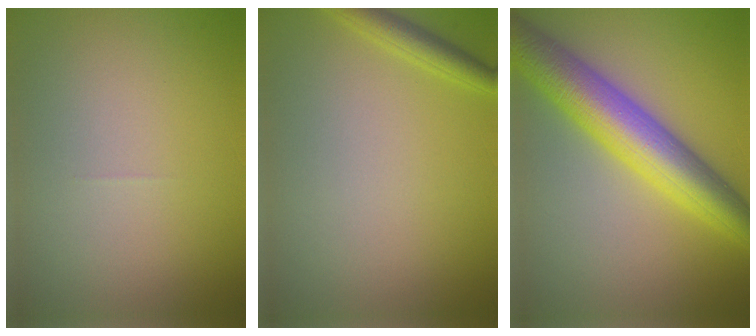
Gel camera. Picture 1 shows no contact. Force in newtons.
{"total": 2.1, "press": 2.0, "slide": 0.2}
{"total": 8.5, "press": 8.5, "slide": 0.0}